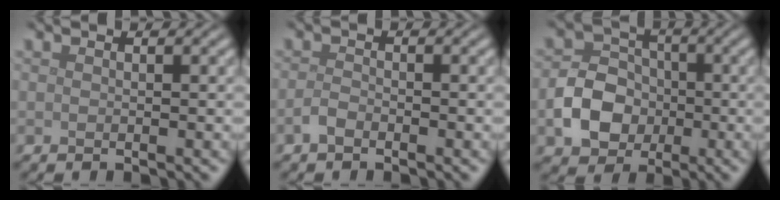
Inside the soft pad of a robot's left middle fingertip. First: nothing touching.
{"total": 1.1, "force": [-0.8, 0.5, 0.7], "torque": [-0.016, 0.002, -0.019]}
{"total": 5.5, "force": [-1.5, 4.5, 2.9], "torque": [-0.052, 0.001, -0.033]}